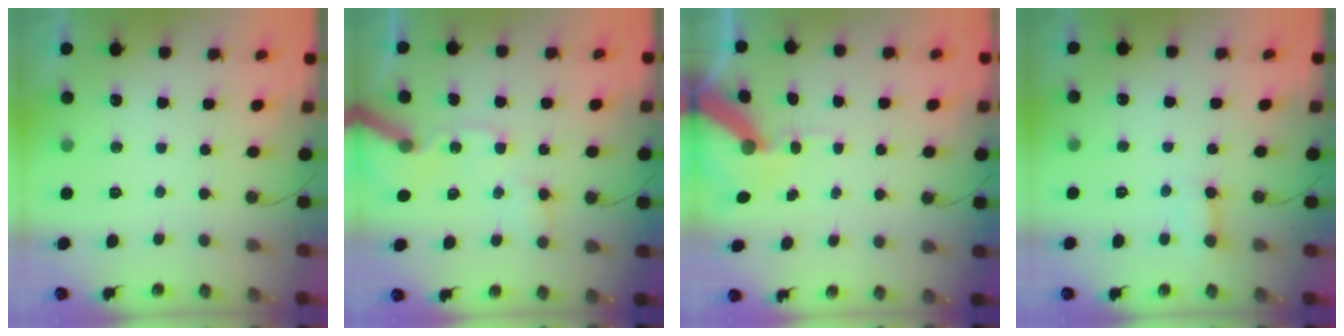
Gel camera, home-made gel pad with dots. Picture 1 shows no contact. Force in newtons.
{"total": 12.3, "press": 12.2, "slide": 2.0}
{"total": 10.7, "press": 10.6, "slide": 1.4}
{"total": 3.3, "press": 3.3, "slide": 0.4}